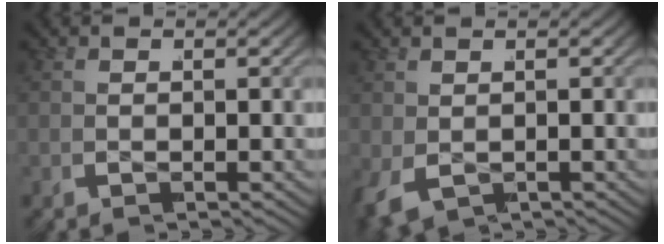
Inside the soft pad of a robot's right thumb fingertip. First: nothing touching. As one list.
[{"total": 1.7, "force": [-0.7, 1.4, 0.6], "torque": [-0.022, -0.008, -0.004]}]